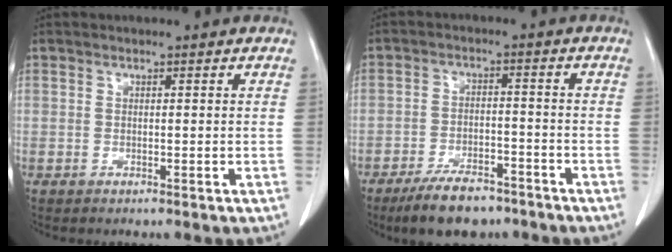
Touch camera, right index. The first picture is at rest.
{"total": 8.6, "force": [-6.7, 3.3, 4.4], "torque": [-0.075, -0.005, -0.113]}